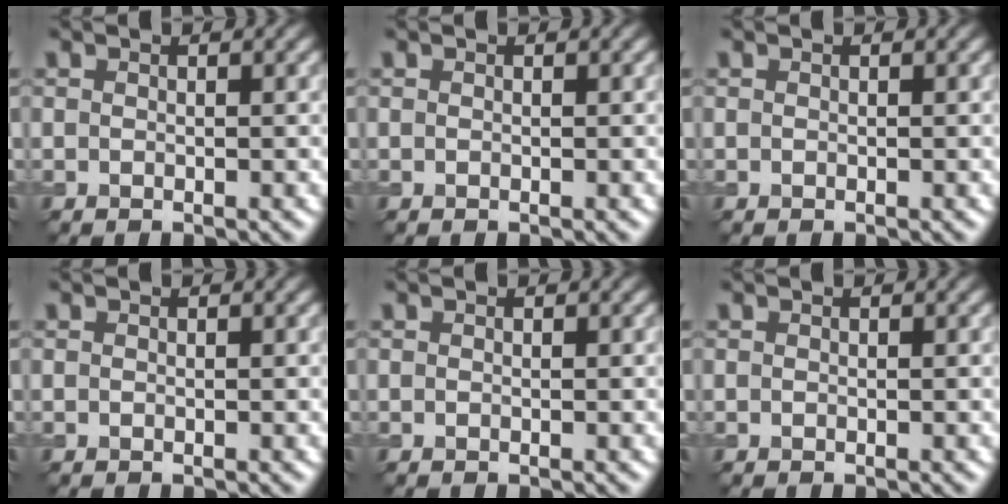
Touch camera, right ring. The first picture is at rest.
{"total": 0.0}
{"total": 0.0}
{"total": 0.0}
{"total": 0.0}
{"total": 0.0}